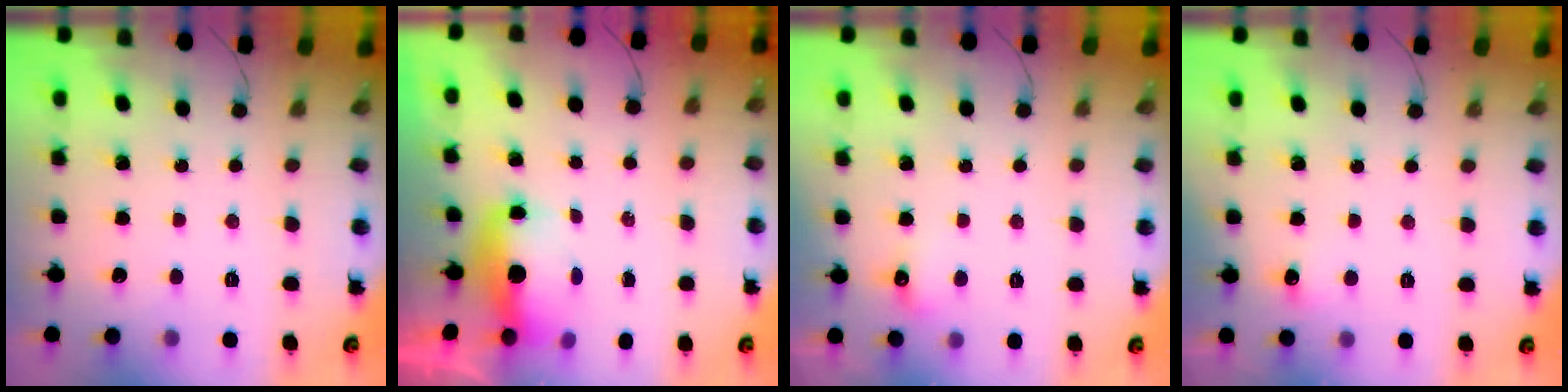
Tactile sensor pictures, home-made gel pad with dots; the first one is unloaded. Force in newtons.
{"total": 6.8, "press": 6.8, "slide": 0.8}
{"total": 4.8, "press": 4.6, "slide": 1.3}
{"total": 4.5, "press": 4.3, "slide": 1.3}